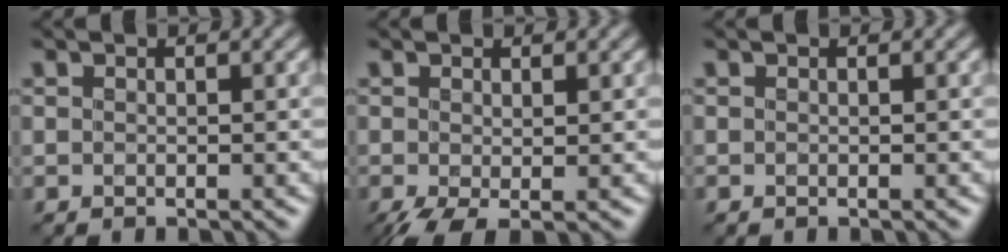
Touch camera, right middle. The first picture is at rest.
{"total": 2.6, "force": [-0.8, 1.1, 2.2], "torque": [-0.053, -0.012, -0.017]}
{"total": 0.0}